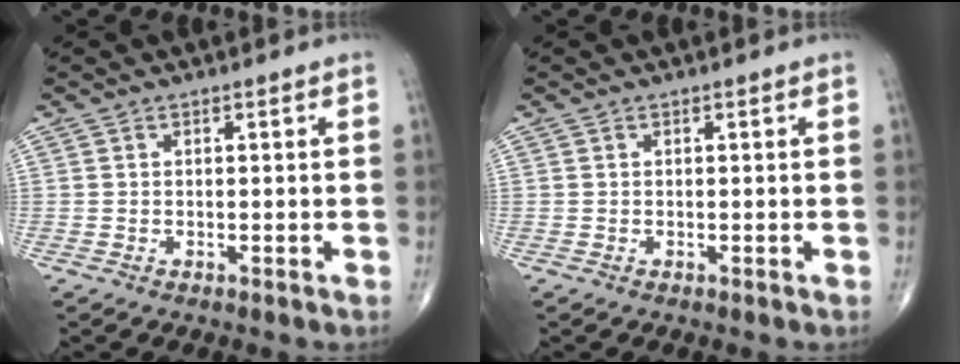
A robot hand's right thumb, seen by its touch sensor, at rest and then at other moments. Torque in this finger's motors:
{"motor_torque": [0.00, 0.00, 0.05, 0.04, 0.00]}